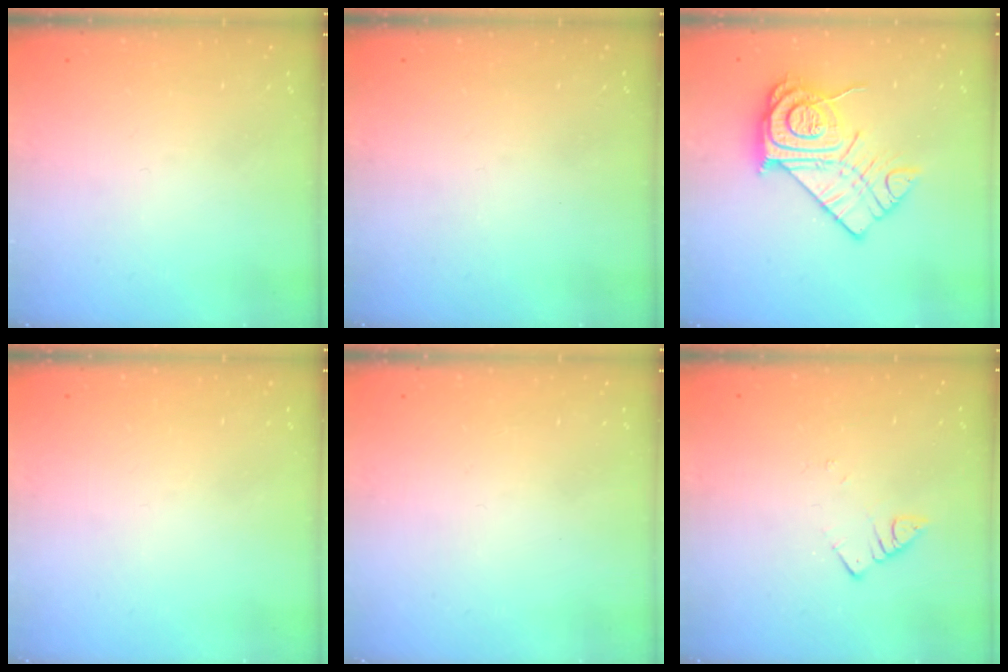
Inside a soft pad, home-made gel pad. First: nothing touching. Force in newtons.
{"total": 0.0}
{"total": 17.3, "press": 17.2, "slide": 1.3}
{"total": 0.0}
{"total": 1.8, "press": 1.7, "slide": 0.1}
{"total": 2.5, "press": 2.5, "slide": 0.3}